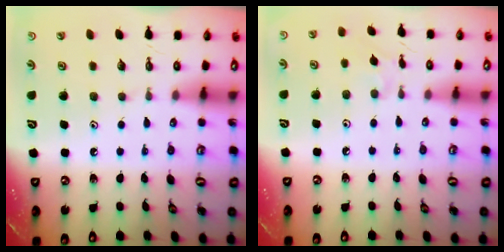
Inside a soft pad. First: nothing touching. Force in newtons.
{"total": 3.3, "press": 3.2, "slide": 0.7}